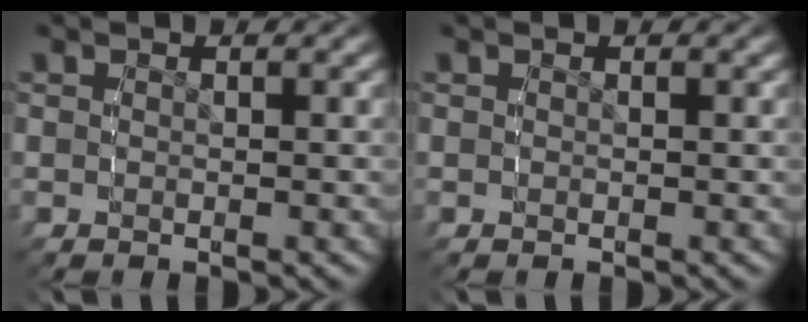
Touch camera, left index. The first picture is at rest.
{"total": 0.0}